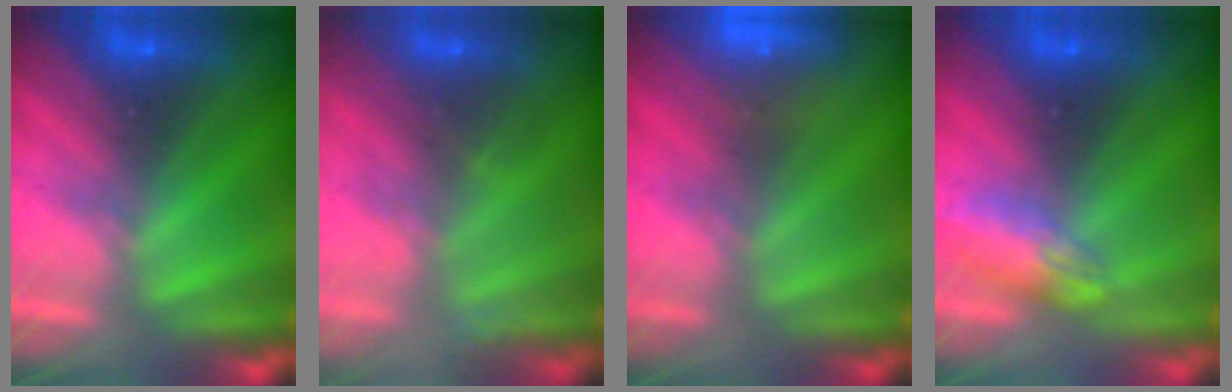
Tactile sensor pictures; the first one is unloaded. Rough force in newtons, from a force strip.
{"total": 2.8}
{"total": 7.3}
{"total": 2.4}